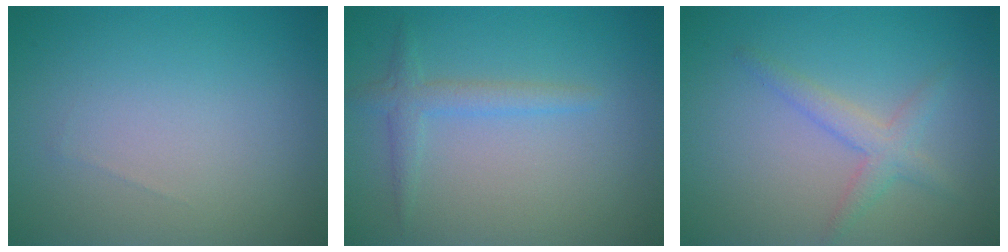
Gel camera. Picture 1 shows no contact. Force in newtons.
{"total": 1.9, "press": 1.9, "slide": 0.1}
{"total": 2.2, "press": 2.2, "slide": 0.1}